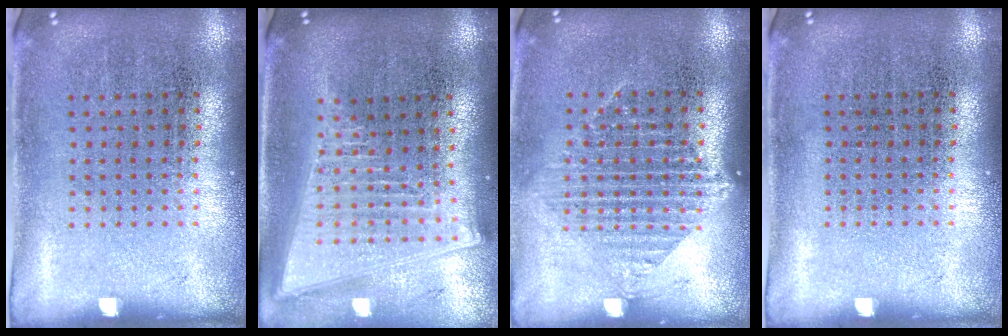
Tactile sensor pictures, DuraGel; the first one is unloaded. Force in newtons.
{"total": 2.1, "press": 1.7, "slide": 1.1}
{"total": 1.4, "press": 1.2, "slide": 0.7}
{"total": 0.0}